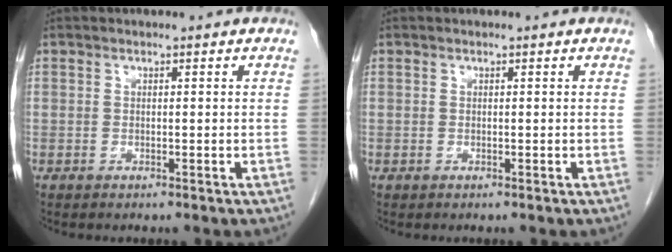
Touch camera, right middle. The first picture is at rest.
{"total": 0.0}